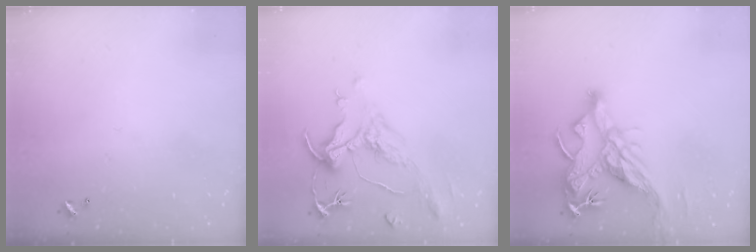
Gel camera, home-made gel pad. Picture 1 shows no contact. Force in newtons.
{"total": 1.5, "press": 0.9, "slide": 1.2}
{"total": 13.3, "press": 13.2, "slide": 2.0}